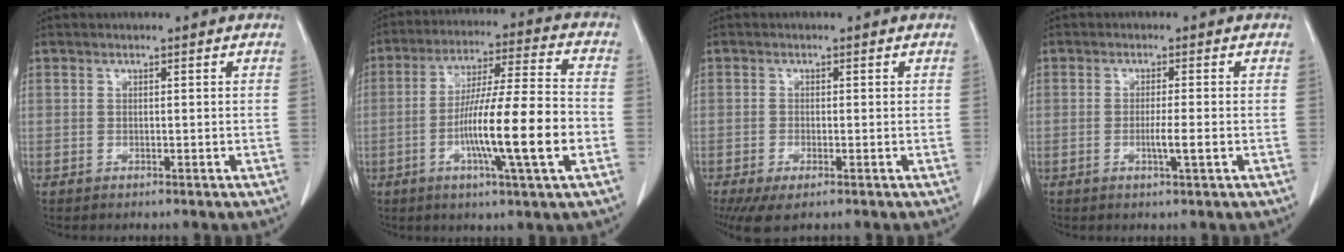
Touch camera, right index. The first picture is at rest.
{"total": 15.3, "force": [-4.0, 0.1, 14.8], "torque": [-0.256, -0.004, -0.070]}
{"total": 3.6, "force": [-2.0, 1.1, 2.8], "torque": [-0.048, -0.007, -0.030]}
{"total": 2.8, "force": [-0.7, -0.2, 2.7], "torque": [-0.048, -0.003, -0.009]}